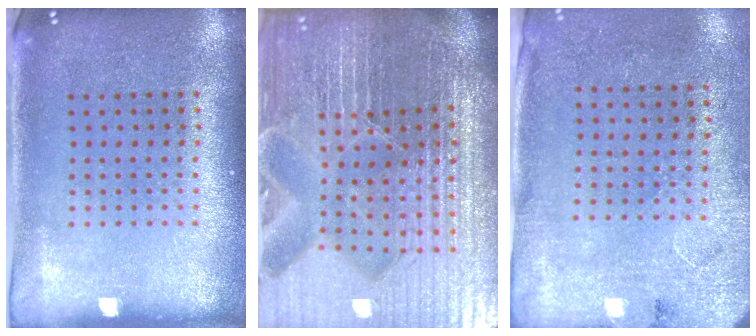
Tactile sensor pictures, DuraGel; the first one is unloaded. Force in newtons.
{"total": 7.0, "press": 6.1, "slide": 3.4}
{"total": 2.6, "press": 2.2, "slide": 1.5}